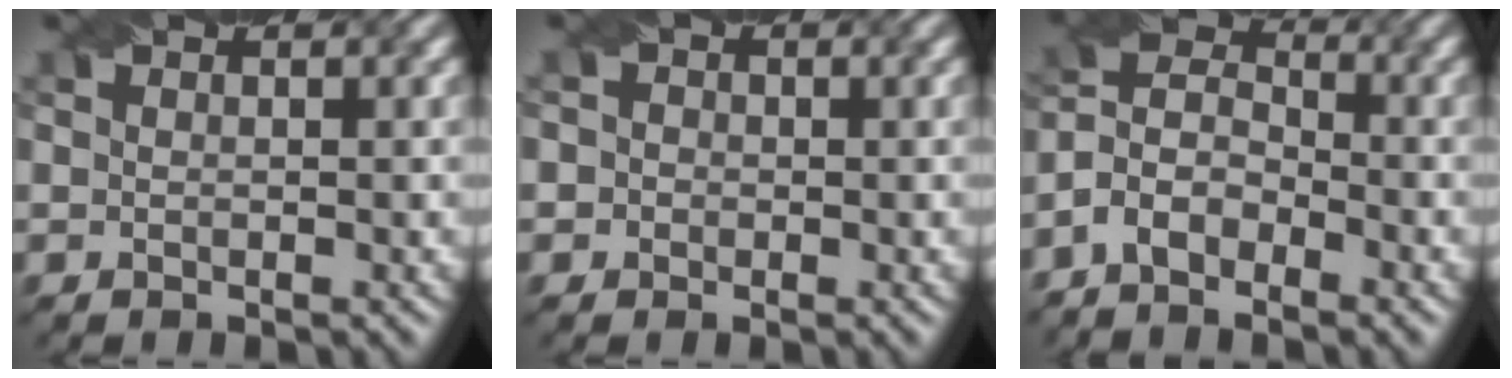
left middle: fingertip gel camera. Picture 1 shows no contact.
{"total": 2.0, "force": [0.4, 1.9, 0.7], "torque": [0.011, 0.015, -0.015]}
{"total": 4.9, "force": [-3.5, 2.4, 2.5], "torque": [-0.045, 0.012, -0.079]}